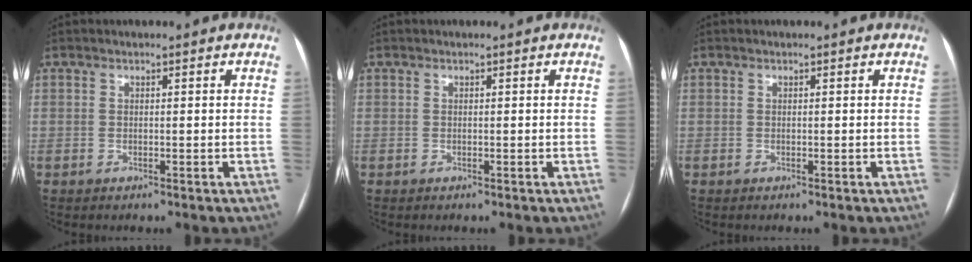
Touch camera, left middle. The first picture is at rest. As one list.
[{"total": 0.0}, {"total": 0.0}]